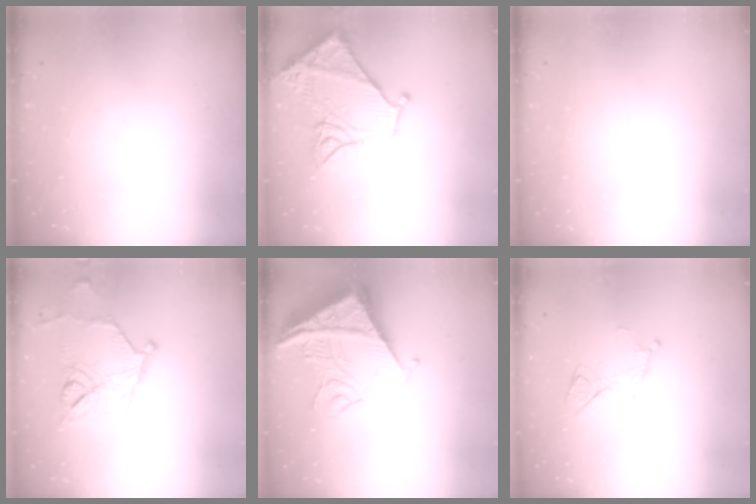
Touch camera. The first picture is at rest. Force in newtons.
{"total": 15.8, "press": 15.7, "slide": 1.5}
{"total": 1.5, "press": 1.5, "slide": 0.1}
{"total": 14.8, "press": 14.6, "slide": 2.2}
{"total": 11.9, "press": 11.8, "slide": 1.2}
{"total": 9.2, "press": 9.2, "slide": 0.2}